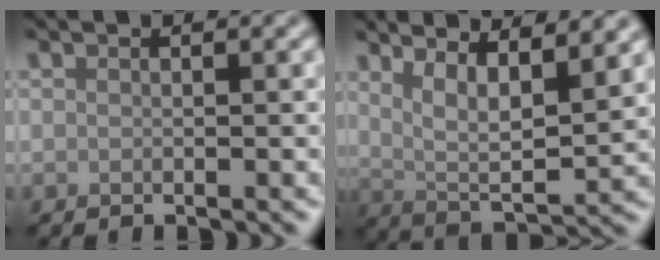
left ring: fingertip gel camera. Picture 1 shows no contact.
{"total": 7.1, "force": [3.7, 2.2, 5.7], "torque": [-0.088, -0.002, 0.064]}